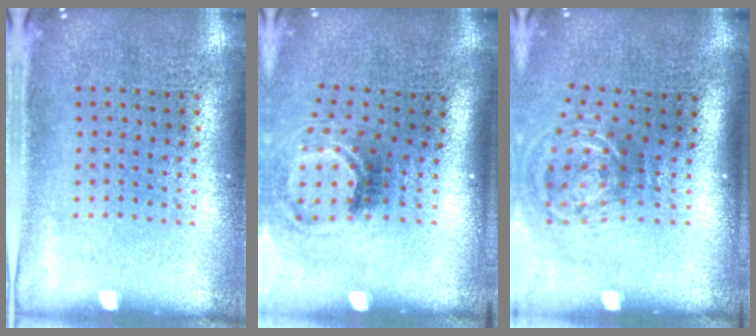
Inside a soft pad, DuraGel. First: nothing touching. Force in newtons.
{"total": 2.1, "press": 1.3, "slide": 1.6}
{"total": 2.2, "press": 1.4, "slide": 1.7}